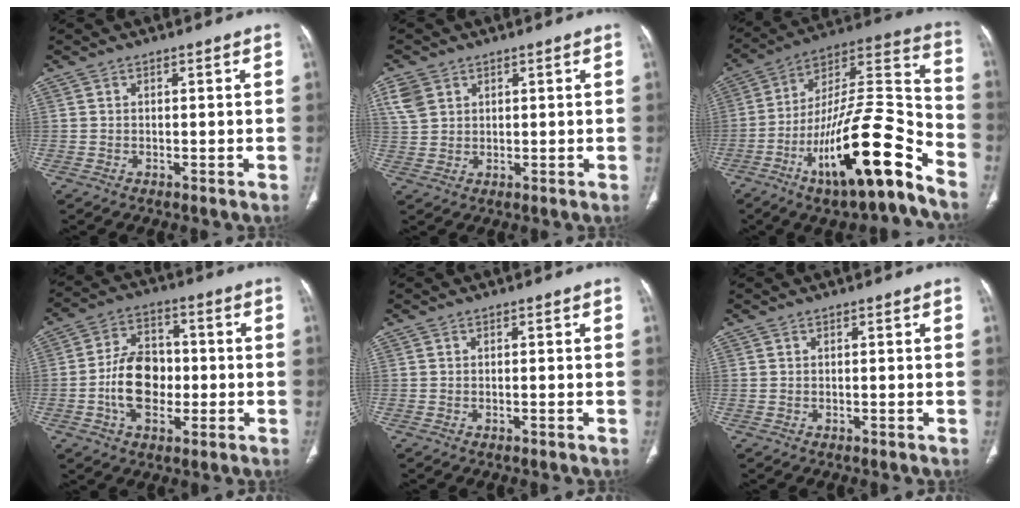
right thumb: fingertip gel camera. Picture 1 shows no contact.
{"total": 4.4, "force": [2.2, 3.3, 2.0], "torque": [-0.037, 0.001, 0.053]}
{"total": 24.1, "force": [-13.3, 6.0, 19.2], "torque": [-0.314, 0.083, -0.225]}
{"total": 11.3, "force": [-2.1, 7.5, 8.2], "torque": [-0.122, 0.022, -0.042]}
{"total": 0.5, "force": [-0.4, -0.1, 0.3], "torque": [-0.012, 0.005, -0.003]}
{"total": 0.0}